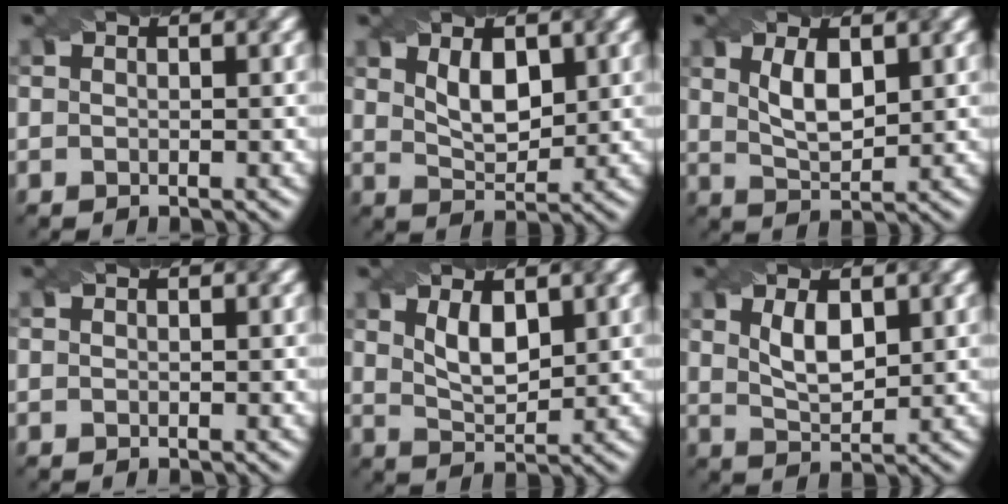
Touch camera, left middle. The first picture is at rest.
{"total": 3.7, "force": [1.5, 1.9, 2.8], "torque": [-0.053, -0.002, 0.028]}
{"total": 3.6, "force": [1.4, 1.5, 3.0], "torque": [-0.064, -0.001, 0.030]}
{"total": 0.0}
{"total": 3.3, "force": [1.5, 1.5, 2.6], "torque": [-0.053, -0.003, 0.033]}
{"total": 3.3, "force": [1.3, 1.5, 2.7], "torque": [-0.056, 0.000, 0.029]}